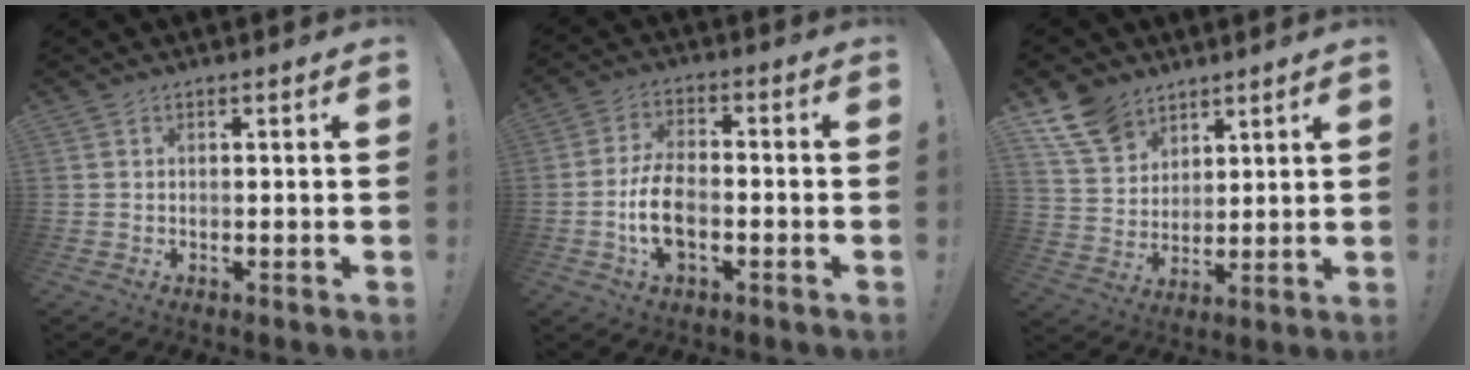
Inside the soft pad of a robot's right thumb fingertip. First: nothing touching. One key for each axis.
{"total": 10.6, "fx": -3.2, "fy": 5.8, "fz": 8.3, "tx": -0.162, "ty": 0.006, "tz": -0.056}
{"total": 11.7, "fx": 8.2, "fy": 7.4, "fz": 3.9, "tx": -0.075, "ty": -0.049, "tz": 0.163}